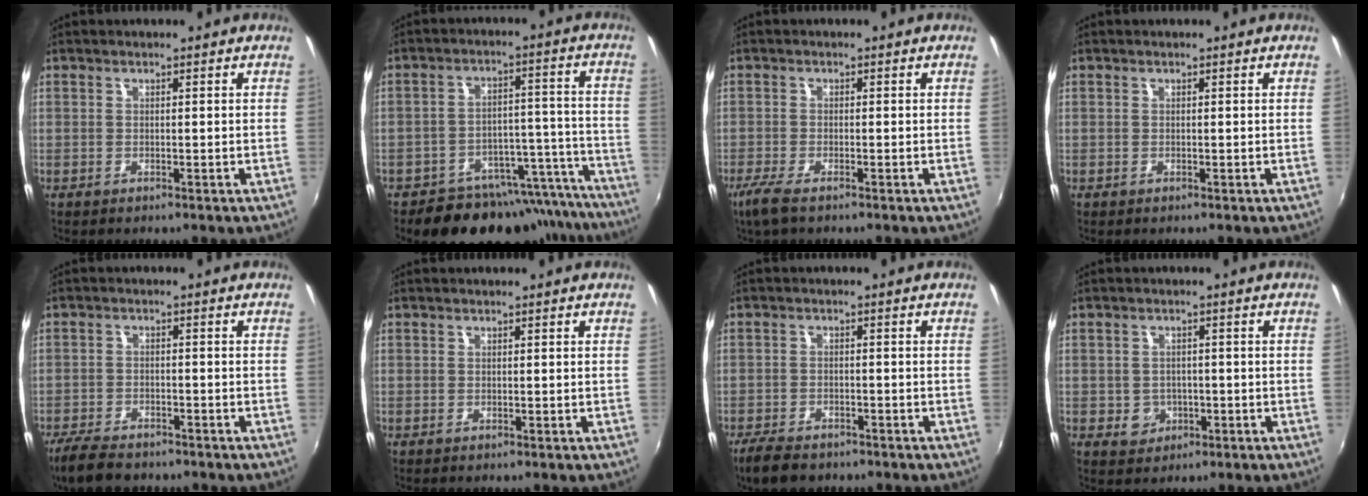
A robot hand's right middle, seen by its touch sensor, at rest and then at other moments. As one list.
[{"total": 21.3, "force": [-18.6, 8.5, 5.7], "torque": [-0.086, 0.054, -0.235]}, {"total": 3.9, "force": [-2.7, 0.7, 2.6], "torque": [-0.068, -0.013, -0.055]}, {"total": 0.0}, {"total": 8.0, "force": [-6.6, 2.9, 3.4], "torque": [-0.098, -0.018, -0.118]}, {"total": 0.0}, {"total": 6.6, "force": [-5.3, 2.8, 2.9], "torque": [-0.082, -0.011, -0.093]}, {"total": 4.2, "force": [-1.1, 3.9, 1.1], "torque": [-0.029, 0.004, -0.010]}]